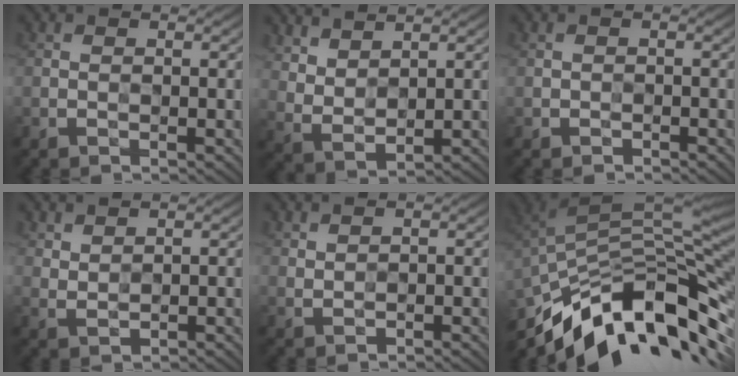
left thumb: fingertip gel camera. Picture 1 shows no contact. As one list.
[{"total": 4.8, "force": [3.9, 1.6, 2.3], "torque": [-0.054, -0.009, 0.089]}, {"total": 0.9, "force": [-0.6, 0.7, 0.1], "torque": [0.001, -0.003, -0.014]}, {"total": 2.0, "force": [1.7, 0.7, 0.8], "torque": [-0.022, 0.001, 0.044]}, {"total": 1.1, "force": [0.9, 0.3, 0.5], "torque": [-0.017, 0.000, 0.022]}, {"total": 15.7, "force": [-8.5, 5.9, 11.8], "torque": [-0.227, 0.001, -0.158]}]